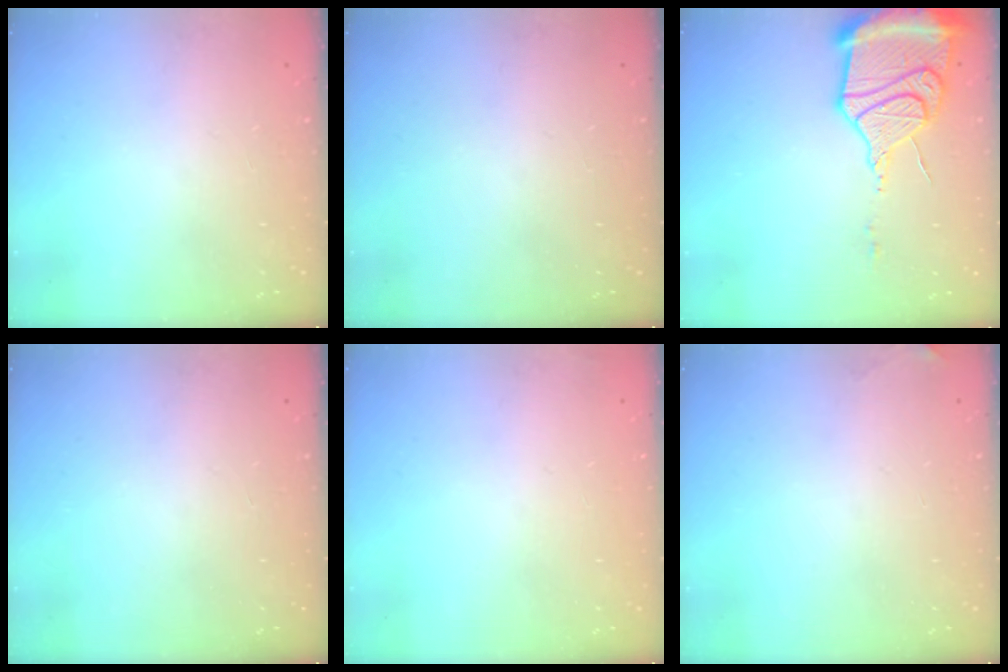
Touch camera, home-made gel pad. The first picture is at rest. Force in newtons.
{"total": 0.0}
{"total": 17.6, "press": 17.4, "slide": 2.2}
{"total": 0.0}
{"total": 2.2, "press": 2.1, "slide": 0.8}
{"total": 3.6, "press": 3.3, "slide": 1.6}